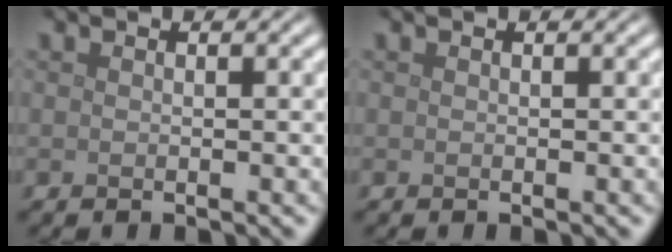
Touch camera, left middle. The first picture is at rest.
{"total": 0.0}